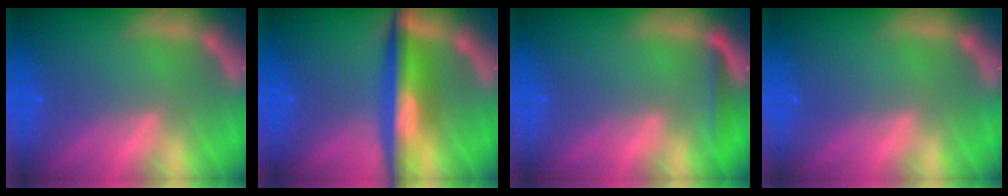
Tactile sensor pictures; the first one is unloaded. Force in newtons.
{"total": 7.1}
{"total": 1.9}
{"total": 0.0}